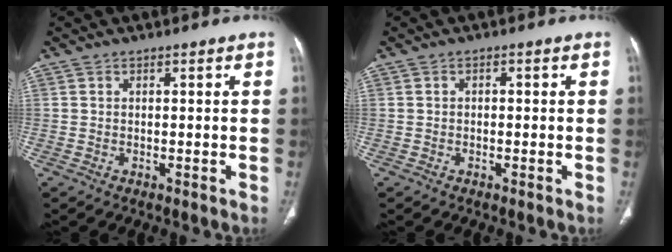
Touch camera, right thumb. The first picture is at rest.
{"total": 0.7, "force": [-0.1, 0.5, 0.5], "torque": [-0.006, 0.004, -0.003]}